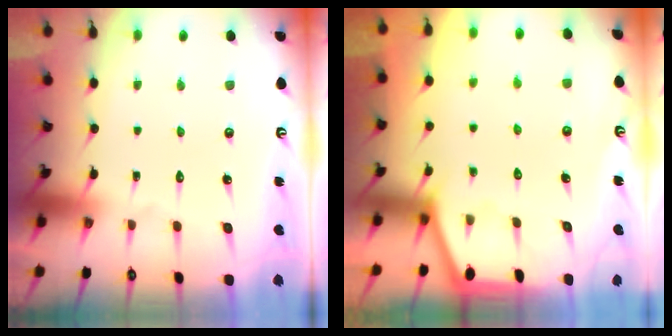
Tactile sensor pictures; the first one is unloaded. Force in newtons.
{"total": 1.1, "press": 1.0, "slide": 0.2}